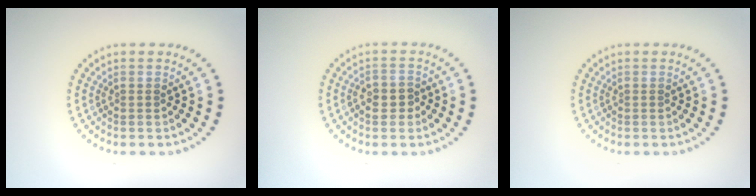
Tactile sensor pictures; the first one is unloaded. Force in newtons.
{"total": 2.0, "press": 1.9, "slide": 0.5}
{"total": 0.0}